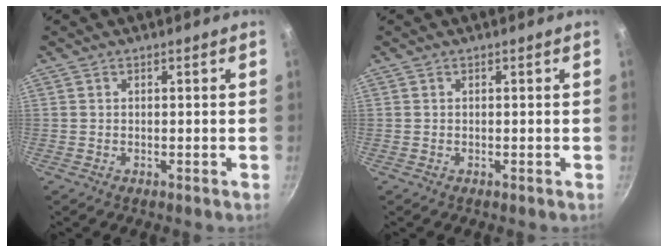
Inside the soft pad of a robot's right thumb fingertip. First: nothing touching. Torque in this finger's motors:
{"motor_torque": [0.14, 0.14, 0.00, 0.00, 0.00]}